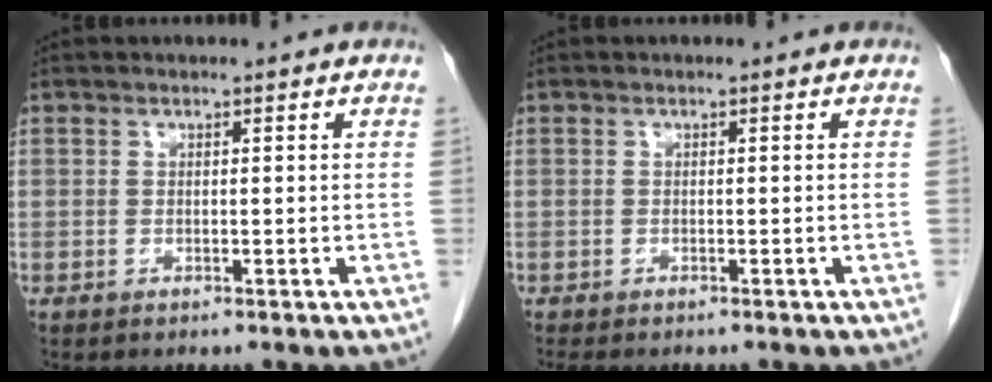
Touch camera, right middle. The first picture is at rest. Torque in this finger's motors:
{"motor_torque": [0.05, -0.02, -0.01, 0.00]}